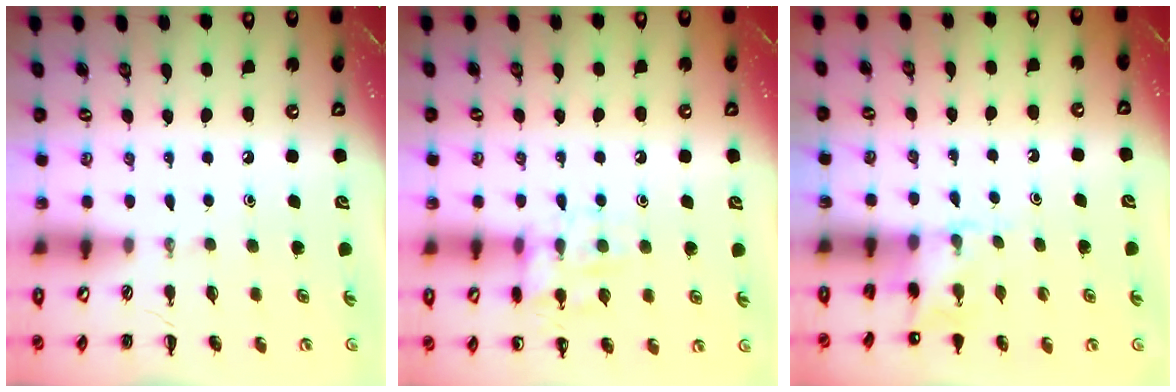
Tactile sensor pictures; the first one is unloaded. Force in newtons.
{"total": 10.7, "press": 10.7, "slide": 0.3}
{"total": 4.3, "press": 4.1, "slide": 1.2}